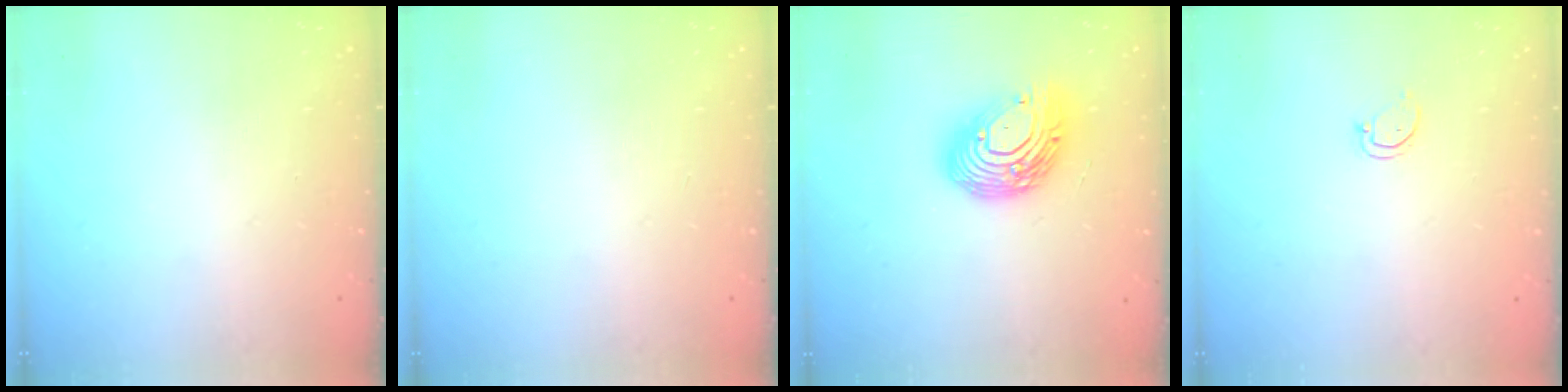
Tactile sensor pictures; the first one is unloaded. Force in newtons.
{"total": 0.0}
{"total": 16.4, "press": 16.4, "slide": 1.2}
{"total": 2.5, "press": 2.5, "slide": 0.3}